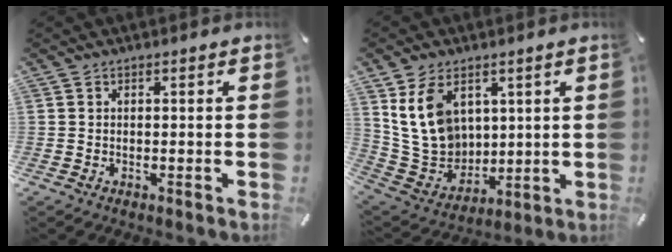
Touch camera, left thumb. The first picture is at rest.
{"total": 13.6, "force": [5.5, 10.6, 6.6], "torque": [-0.156, -0.020, 0.111]}